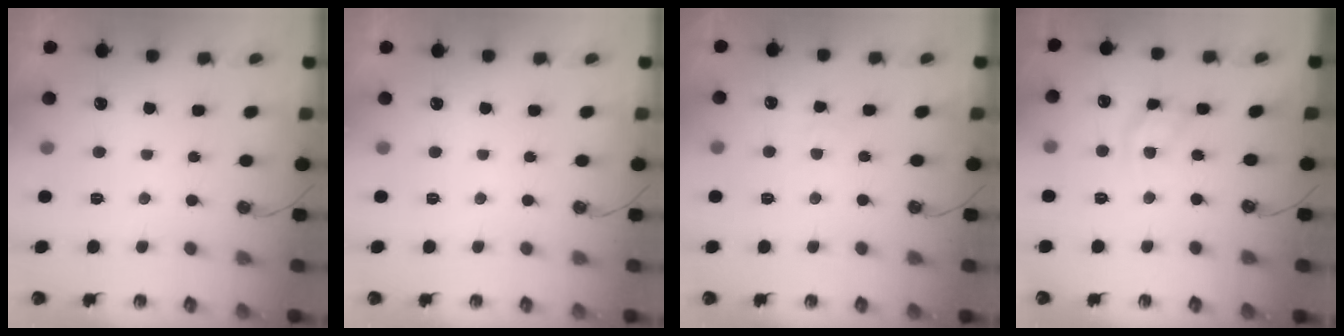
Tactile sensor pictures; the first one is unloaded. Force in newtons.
{"total": 0.0}
{"total": 3.9, "press": 3.8, "slide": 0.6}
{"total": 10.8, "press": 10.8, "slide": 0.7}